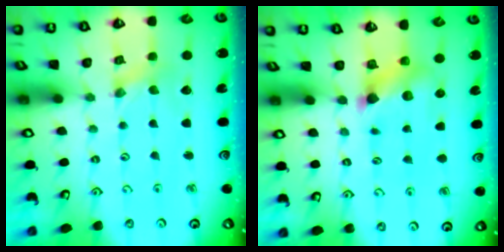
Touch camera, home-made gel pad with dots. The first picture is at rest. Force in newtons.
{"total": 5.6, "press": 5.6, "slide": 0.6}